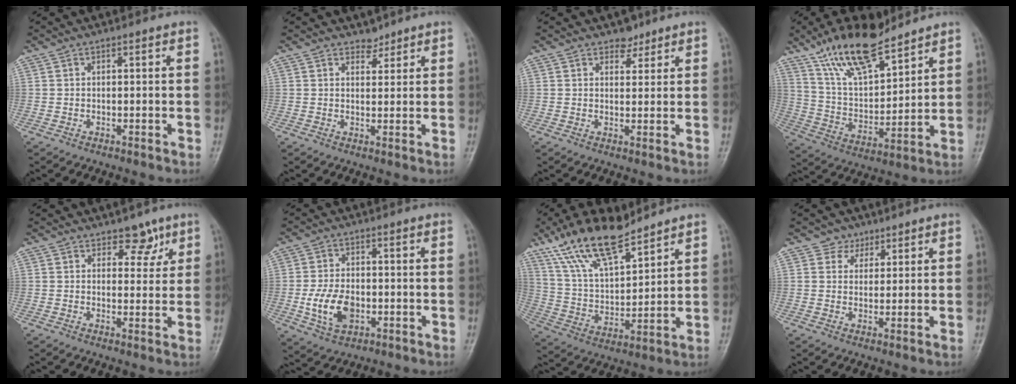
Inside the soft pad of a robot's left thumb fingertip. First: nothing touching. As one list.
[{"total": 2.1, "force": [1.8, 1.1, 0.1], "torque": [0.014, -0.014, 0.024]}, {"total": 2.7, "force": [2.1, 1.7, 0.6], "torque": [0.011, -0.012, 0.028]}, {"total": 16.0, "force": [11.8, 5.4, 9.3], "torque": [-0.143, -0.058, 0.226]}, {"total": 4.1, "force": [2.7, 2.5, 1.8], "torque": [0.007, -0.015, 0.037]}, {"total": 8.7, "force": [-1.8, 5.7, 6.3], "torque": [-0.109, 0.002, -0.029]}, {"total": 15.8, "force": [11.6, 5.3, 9.4], "torque": [-0.156, -0.048, 0.227]}, {"total": 3.2, "force": [2.0, 2.4, 0.0], "torque": [0.021, -0.009, 0.025]}]